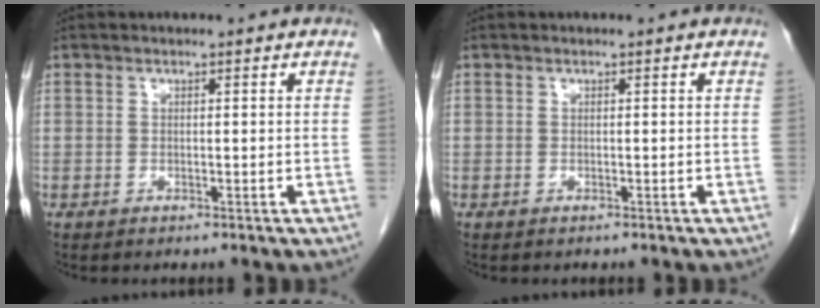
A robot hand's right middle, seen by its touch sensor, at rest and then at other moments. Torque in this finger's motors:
{"motor_torque": [-0.40, -0.19, -0.04, 0.01]}